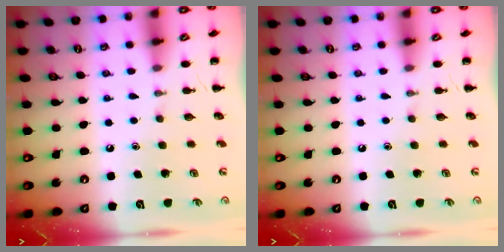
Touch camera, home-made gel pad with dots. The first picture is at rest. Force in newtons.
{"total": 0.0}